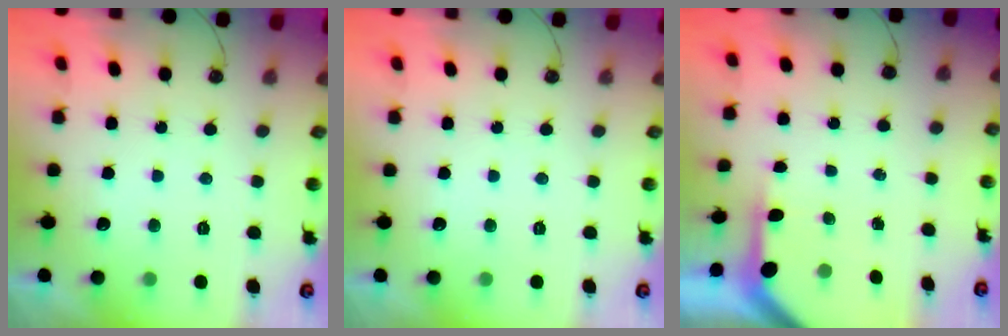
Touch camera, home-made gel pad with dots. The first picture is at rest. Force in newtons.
{"total": 0.0}
{"total": 3.8, "press": 3.8, "slide": 0.3}